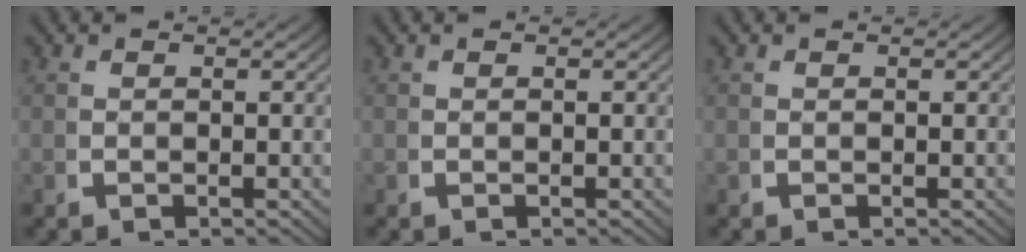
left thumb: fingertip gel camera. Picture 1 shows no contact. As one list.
[{"total": 0.0}, {"total": 0.0}]